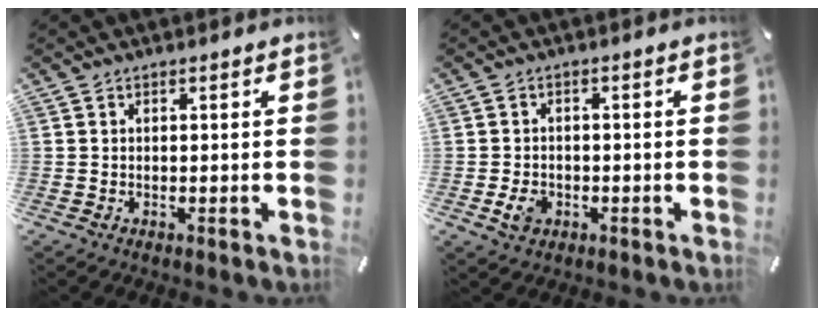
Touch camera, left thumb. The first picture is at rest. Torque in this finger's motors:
{"motor_torque": [0.65, 0.88, 0.32, 0.19, 0.01]}